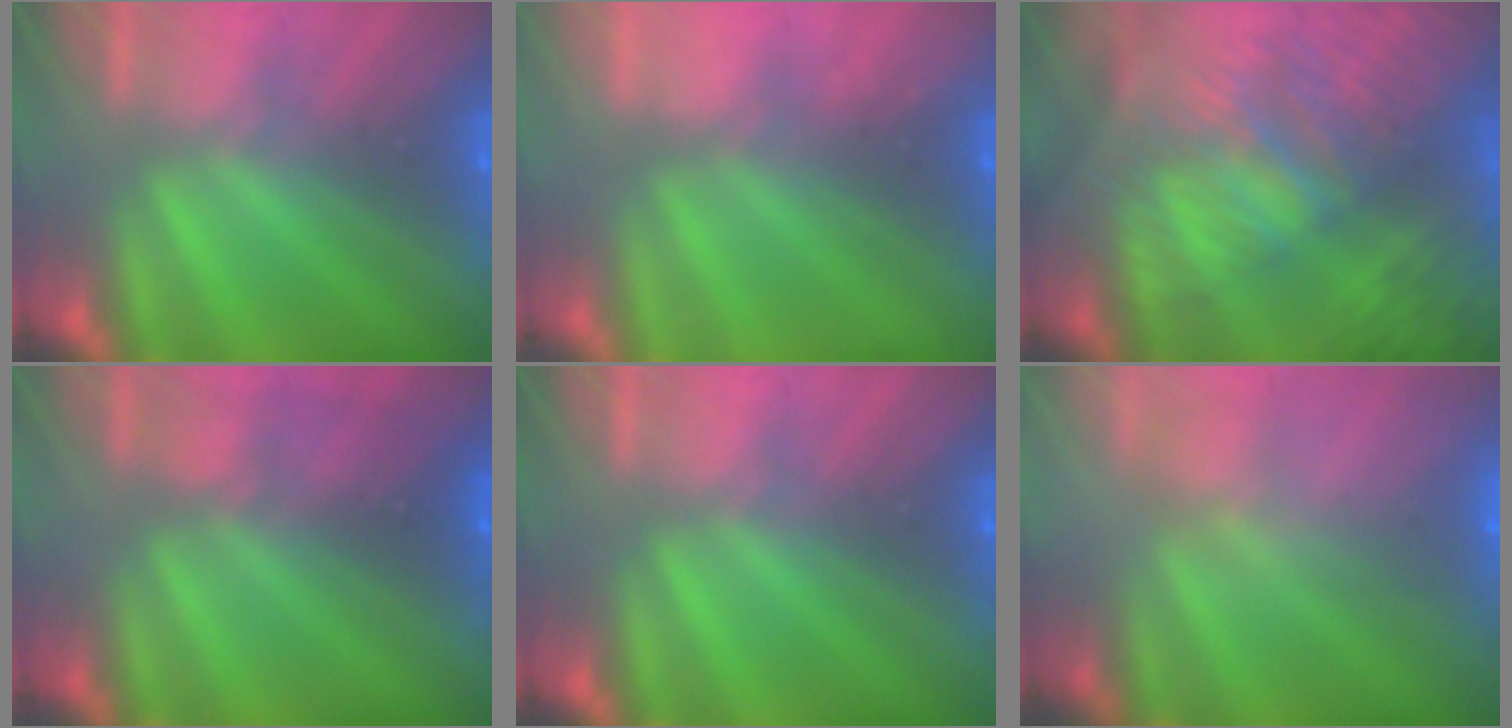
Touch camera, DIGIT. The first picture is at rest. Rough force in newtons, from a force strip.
{"total": 2.2}
{"total": 6.5}
{"total": 2.7}
{"total": 0.0}
{"total": 6.3}